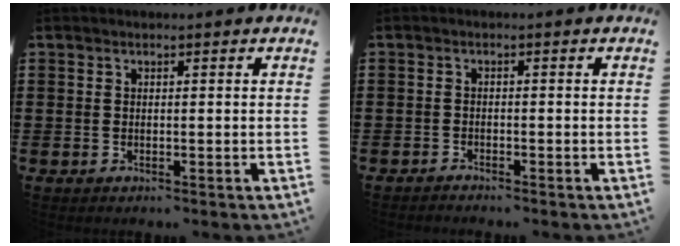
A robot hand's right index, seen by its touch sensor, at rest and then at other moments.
{"total": 1.0, "force": [-1.0, 0.1, -0.1], "torque": [0.000, 0.004, -0.022]}